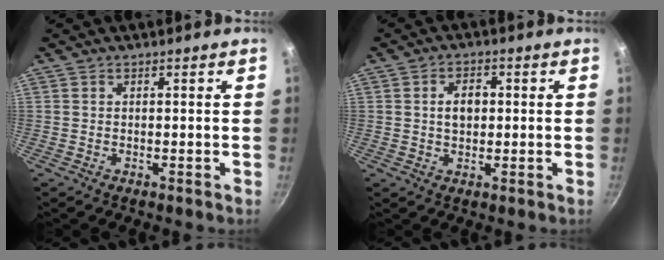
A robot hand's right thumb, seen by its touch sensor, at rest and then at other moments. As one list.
[{"total": 4.5, "force": [0.5, 3.1, 3.2], "torque": [-0.035, 0.008, 0.007]}]